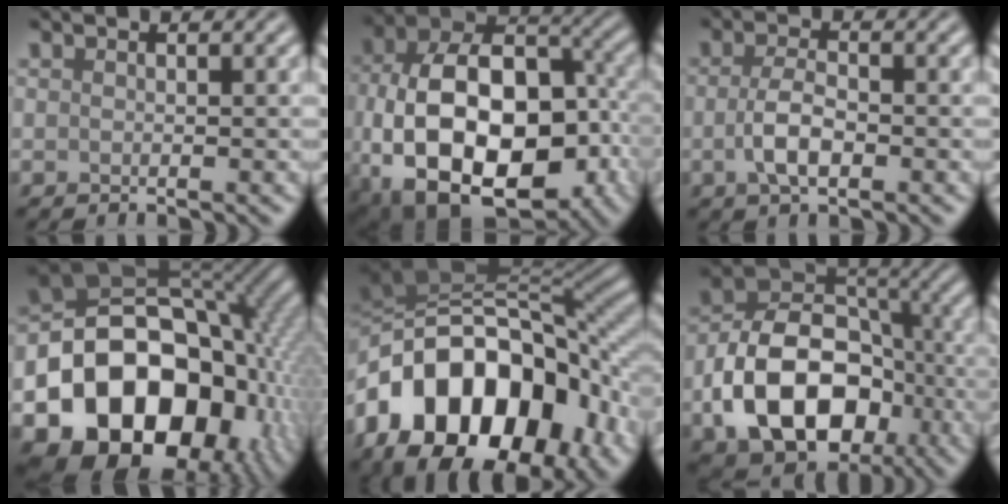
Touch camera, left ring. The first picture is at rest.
{"total": 17.4, "force": [-4.2, 10.8, 12.9], "torque": [-0.214, -0.017, -0.056]}
{"total": 3.3, "force": [-0.8, 1.5, 2.8], "torque": [-0.059, -0.002, -0.019]}
{"total": 19.8, "force": [-6.9, 14.7, 11.3], "torque": [-0.189, -0.025, -0.122]}
{"total": 17.4, "force": [-6.2, 11.0, 11.9], "torque": [-0.193, 0.011, -0.110]}
{"total": 12.5, "force": [-4.1, 8.7, 7.9], "torque": [-0.142, -0.003, -0.079]}